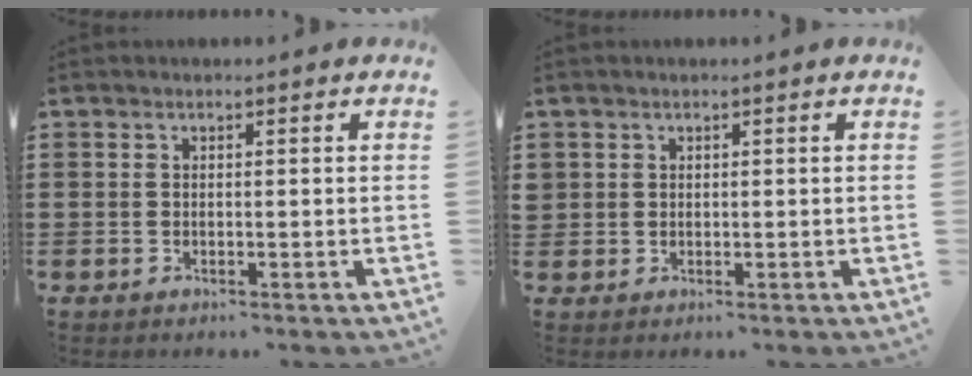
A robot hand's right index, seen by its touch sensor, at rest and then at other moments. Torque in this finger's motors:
{"motor_torque": [0.18, 1.03, 0.03, -0.01]}